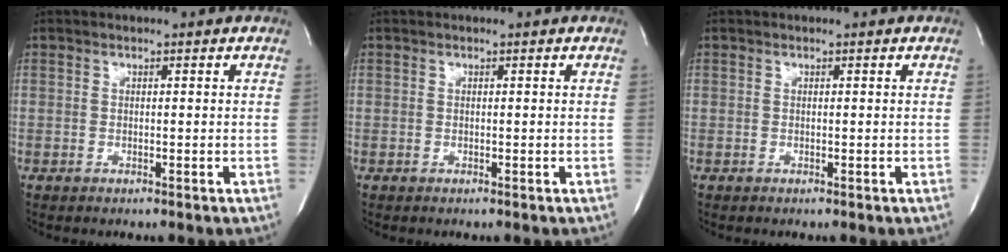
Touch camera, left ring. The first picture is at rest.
{"total": 0.0}
{"total": 0.0}